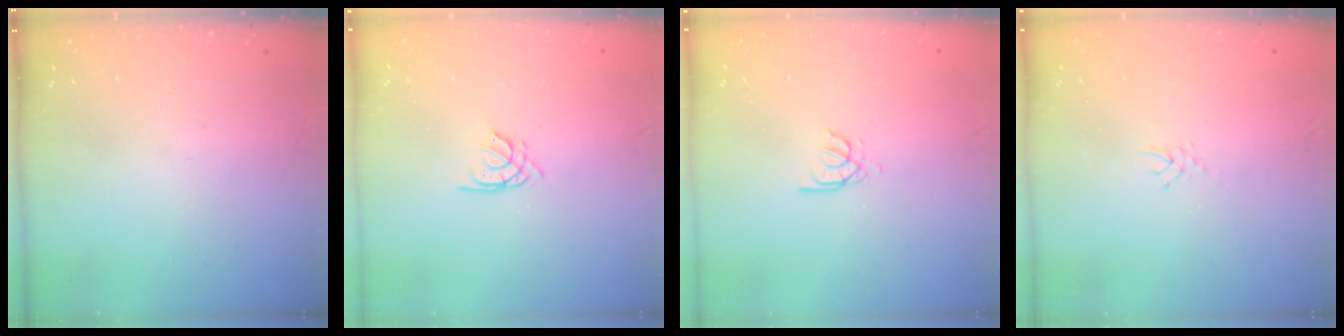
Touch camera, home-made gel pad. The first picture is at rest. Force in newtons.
{"total": 1.4, "press": 1.4, "slide": 0.4}
{"total": 2.4, "press": 2.4, "slide": 0.3}
{"total": 2.4, "press": 2.4, "slide": 0.4}